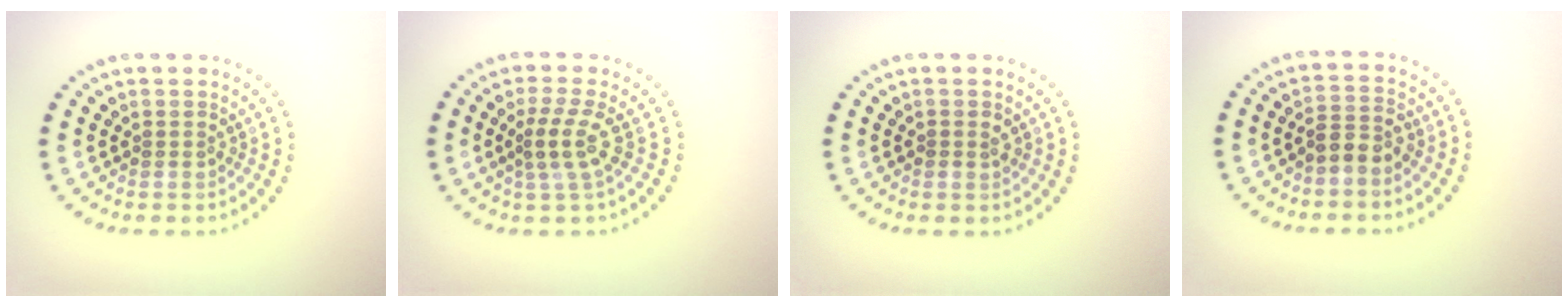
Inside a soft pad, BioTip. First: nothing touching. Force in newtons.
{"total": 2.8, "press": 2.2, "slide": 1.8}
{"total": 0.9, "press": 0.8, "slide": 0.2}
{"total": 2.5, "press": 2.3, "slide": 1.1}